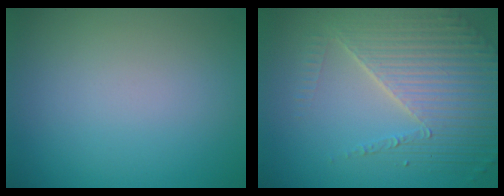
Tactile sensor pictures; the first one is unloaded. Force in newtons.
{"total": 6.7, "press": 5.0, "slide": 4.5}